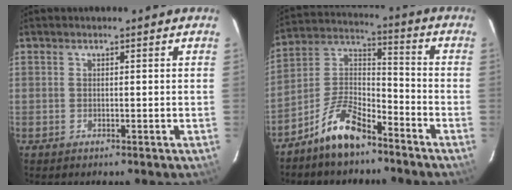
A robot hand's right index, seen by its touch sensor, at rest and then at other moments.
{"total": 11.3, "force": [-8.0, 4.2, 6.7], "torque": [-0.147, 0.034, -0.151]}